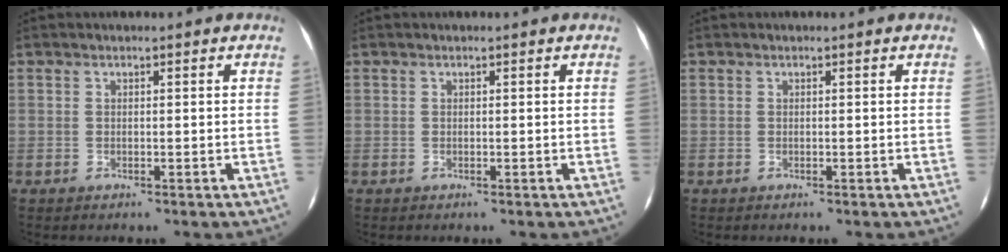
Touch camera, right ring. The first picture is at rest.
{"total": 0.0}
{"total": 0.0}